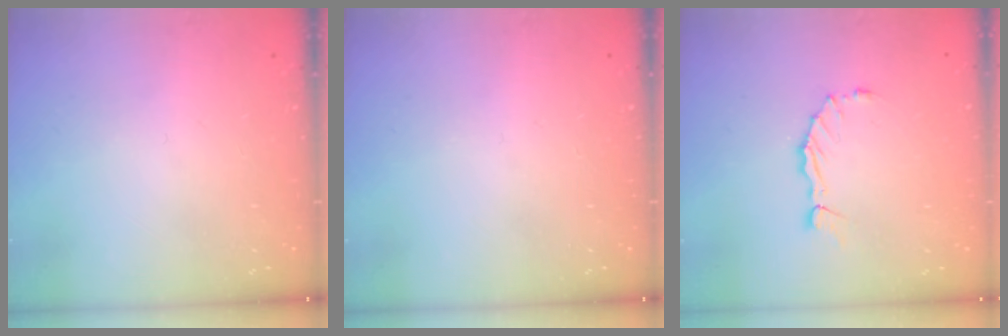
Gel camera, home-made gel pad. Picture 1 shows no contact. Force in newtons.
{"total": 0.0}
{"total": 1.7, "press": 1.6, "slide": 0.1}